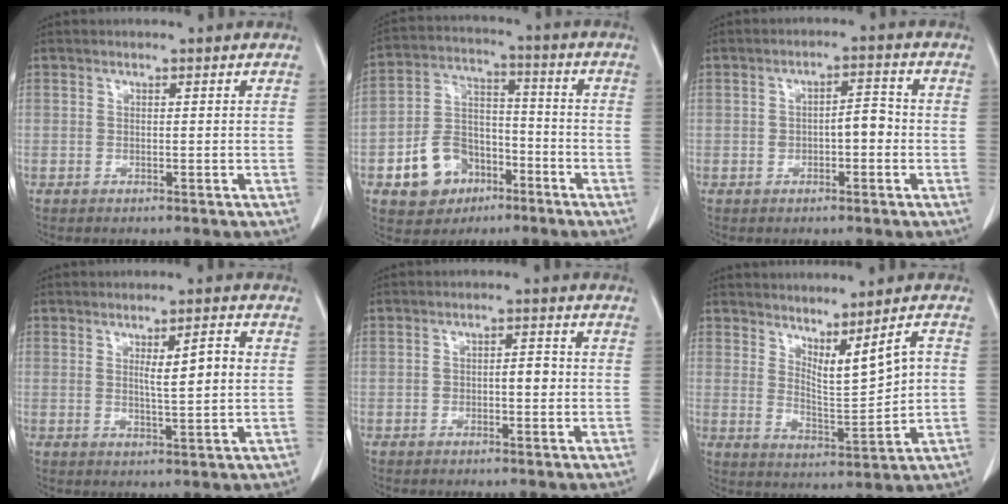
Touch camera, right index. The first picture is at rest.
{"total": 11.0, "force": [-5.2, 8.1, 5.3], "torque": [-0.111, 0.024, -0.083]}
{"total": 4.1, "force": [-0.5, 1.8, 3.6], "torque": [-0.061, 0.018, -0.007]}
{"total": 5.4, "force": [1.1, 0.6, 5.2], "torque": [-0.085, 0.000, 0.020]}
{"total": 3.1, "force": [-0.3, 1.4, 2.8], "torque": [-0.045, 0.011, -0.002]}
{"total": 6.8, "force": [2.4, 1.0, 6.3], "torque": [-0.107, -0.009, 0.056]}